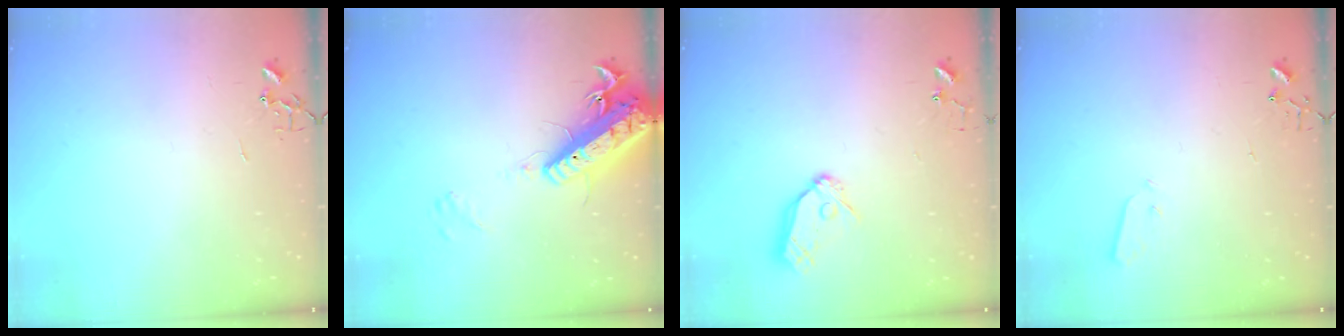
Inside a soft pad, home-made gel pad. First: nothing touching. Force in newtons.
{"total": 19.0, "press": 18.7, "slide": 3.7}
{"total": 11.0, "press": 10.9, "slide": 1.1}
{"total": 2.8, "press": 2.7, "slide": 0.4}